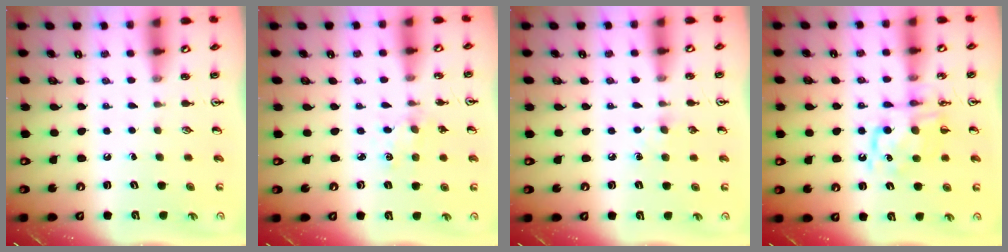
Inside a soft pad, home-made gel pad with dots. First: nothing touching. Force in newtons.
{"total": 1.8, "press": 1.8, "slide": 0.3}
{"total": 6.2, "press": 6.1, "slide": 0.7}
{"total": 10.3, "press": 10.3, "slide": 0.3}